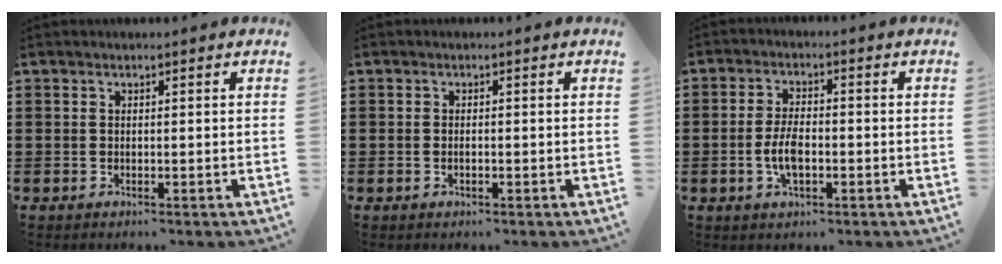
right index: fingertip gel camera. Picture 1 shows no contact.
{"total": 0.7, "force": [-0.2, 0.2, 0.6], "torque": [-0.014, -0.006, -0.003]}
{"total": 5.1, "force": [-1.1, 2.3, 4.4], "torque": [-0.099, 0.000, -0.025]}